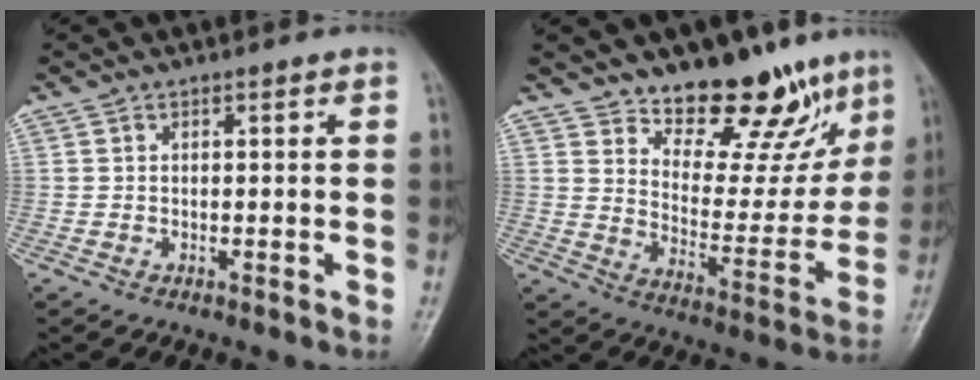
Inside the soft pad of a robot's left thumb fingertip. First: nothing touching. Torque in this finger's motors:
{"motor_torque": [0.52, 0.64, 1.27, -1.12, 0.01]}